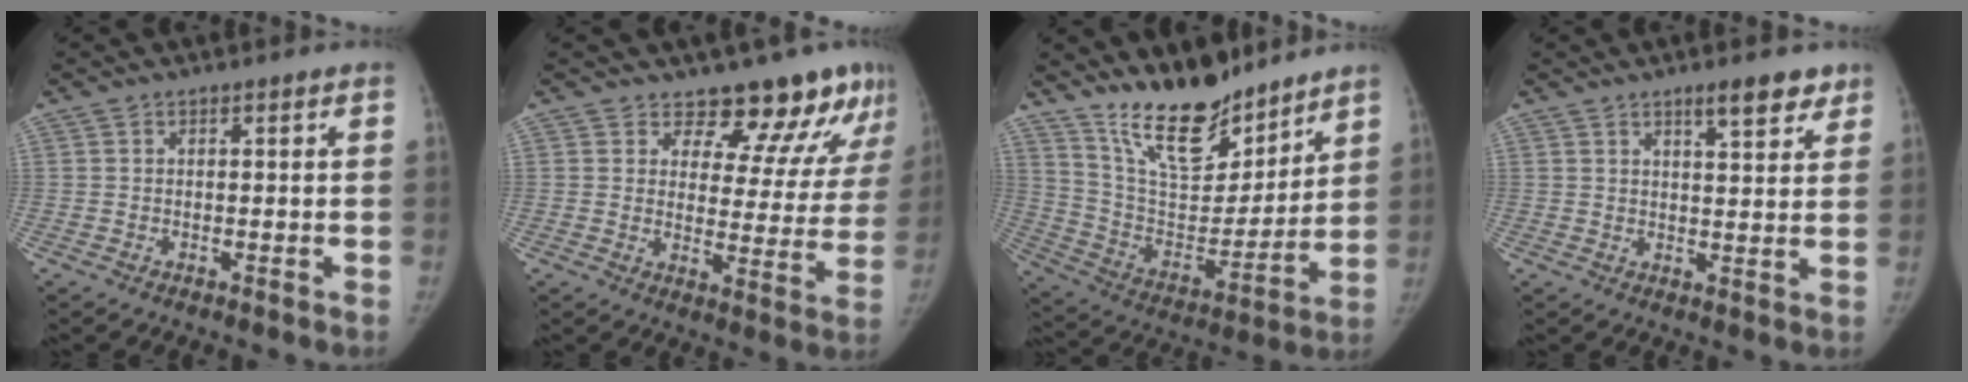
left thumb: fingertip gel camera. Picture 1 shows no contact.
{"total": 13.8, "force": [11.5, 5.8, 5.2], "torque": [-0.010, -0.082, 0.134]}
{"total": 18.1, "force": [14.6, 6.7, 8.4], "torque": [-0.097, -0.099, 0.264]}
{"total": 6.2, "force": [4.3, 1.9, 4.1], "torque": [-0.037, -0.025, 0.061]}